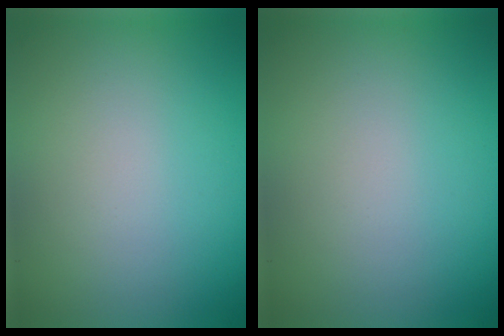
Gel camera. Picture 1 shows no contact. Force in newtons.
{"total": 0.0}